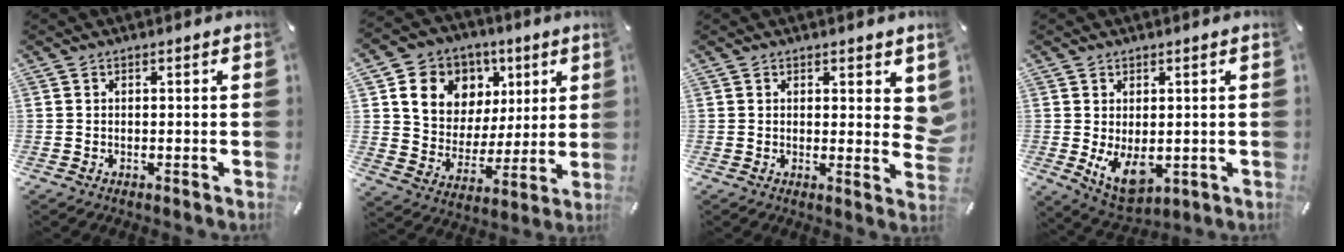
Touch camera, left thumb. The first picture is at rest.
{"total": 13.3, "force": [5.6, 11.4, 4.1], "torque": [-0.073, -0.026, 0.110]}
{"total": 4.0, "force": [2.1, 2.3, 2.5], "torque": [-0.019, -0.015, 0.034]}
{"total": 8.3, "force": [-0.5, 5.5, 6.2], "torque": [-0.112, -0.010, -0.006]}